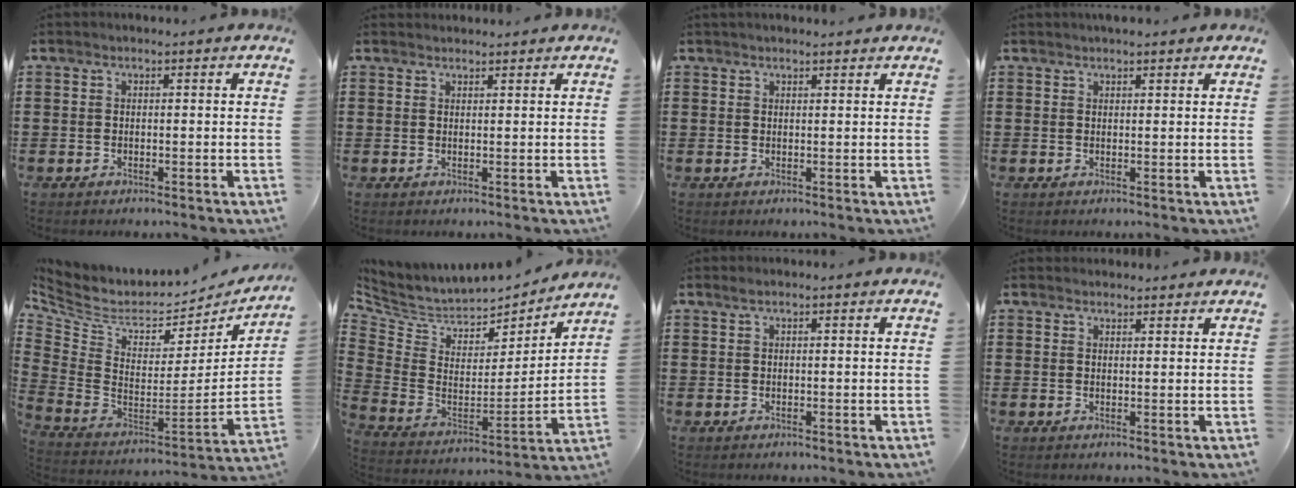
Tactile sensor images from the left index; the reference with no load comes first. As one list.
[{"total": 1.2, "force": [1.2, 0.1, 0.1], "torque": [-0.003, -0.001, 0.023]}, {"total": 1.2, "force": [1.1, 0.1, 0.3], "torque": [-0.008, 0.000, 0.022]}, {"total": 1.5, "force": [1.3, 0.3, 0.5], "torque": [-0.012, 0.003, 0.026]}, {"total": 5.5, "force": [4.3, 2.4, 2.4], "torque": [-0.080, -0.051, 0.070]}, {"total": 4.8, "force": [4.2, 2.2, 0.6], "torque": [-0.046, -0.044, 0.072]}, {"total": 0.6, "force": [0.3, 0.0, 0.5], "torque": [-0.009, -0.002, 0.007]}, {"total": 1.6, "force": [1.5, 0.4, 0.1], "torque": [-0.005, 0.003, 0.031]}]